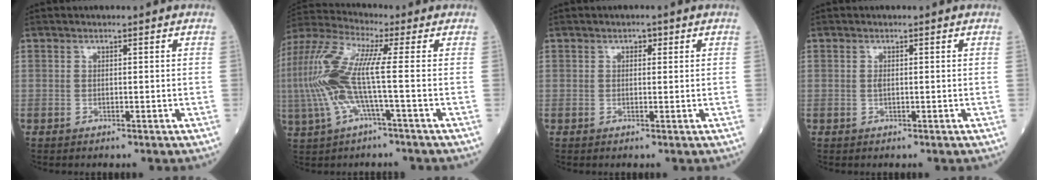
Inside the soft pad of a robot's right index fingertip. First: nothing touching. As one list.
[{"total": 11.9, "force": [-1.0, 1.3, 11.8], "torque": [-0.280, 0.021, -0.028]}, {"total": 1.1, "force": [0.6, 0.7, 0.6], "torque": [-0.006, 0.003, 0.007]}, {"total": 0.6, "force": [0.0, 0.2, 0.6], "torque": [-0.015, 0.000, -0.001]}]